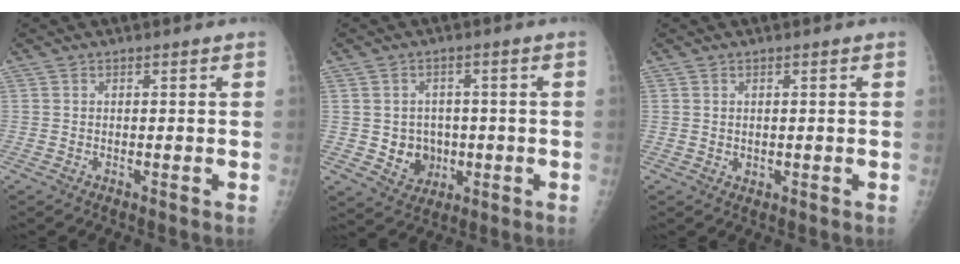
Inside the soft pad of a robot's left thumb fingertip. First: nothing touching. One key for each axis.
{"total": 6.5, "fx": -0.7, "fy": 5.9, "fz": 2.6, "tx": -0.006, "ty": 0.008, "tz": -0.001}
{"total": 1.0, "fx": 0.3, "fy": 0.8, "fz": 0.4, "tx": -0.002, "ty": -0.002, "tz": 0.006}